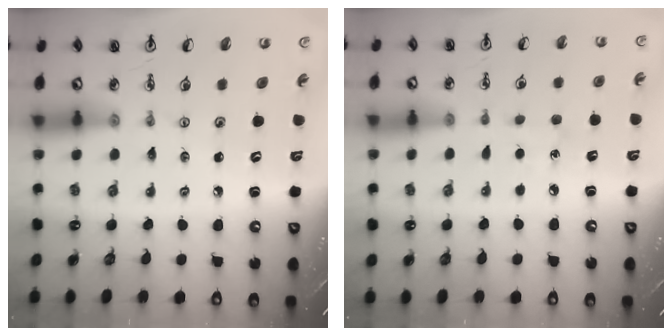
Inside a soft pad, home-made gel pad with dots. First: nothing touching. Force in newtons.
{"total": 5.1, "press": 5.1, "slide": 0.6}